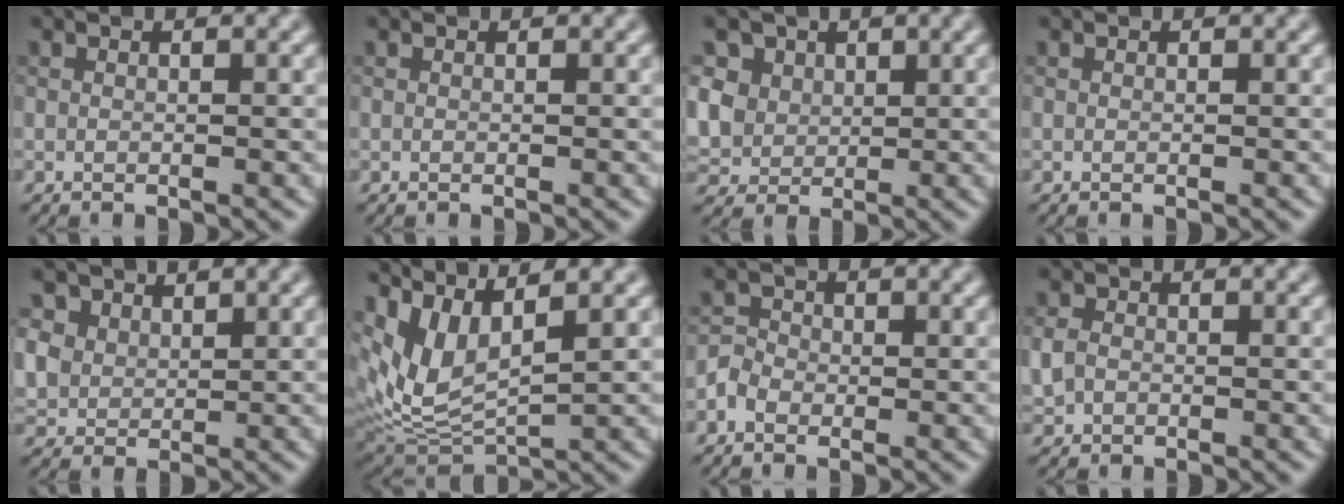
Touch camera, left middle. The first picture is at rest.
{"total": 0.0}
{"total": 6.9, "force": [2.9, 5.6, 2.9], "torque": [-0.084, 0.013, 0.046]}
{"total": 0.0}
{"total": 4.2, "force": [2.7, 3.0, 1.3], "torque": [-0.058, -0.006, 0.063]}
{"total": 6.2, "force": [3.2, 2.6, 4.7], "torque": [-0.115, -0.007, 0.068]}
{"total": 1.8, "force": [-0.7, 1.5, 0.7], "torque": [-0.010, 0.002, -0.021]}
{"total": 1.6, "force": [-0.1, 1.4, 0.8], "torque": [-0.016, -0.002, -0.007]}